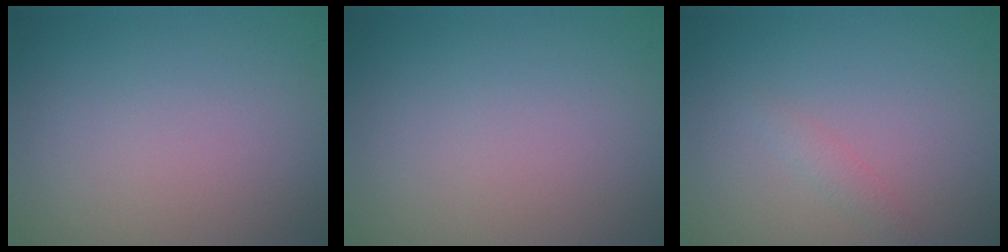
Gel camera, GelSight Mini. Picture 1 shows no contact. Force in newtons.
{"total": 0.0}
{"total": 0.9, "press": 0.9, "slide": 0.0}